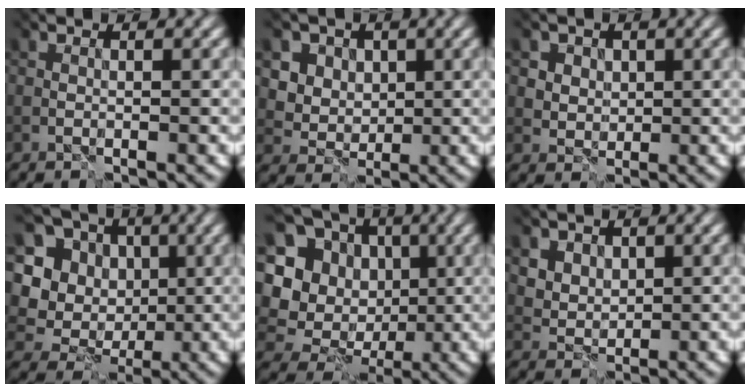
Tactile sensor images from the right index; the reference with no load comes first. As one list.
[{"total": 5.7, "force": [2.7, 4.8, 1.4], "torque": [-0.033, -0.002, 0.047]}, {"total": 4.4, "force": [2.4, 3.4, 1.3], "torque": [-0.033, 0.005, 0.036]}, {"total": 12.8, "force": [2.2, 11.6, 4.9], "torque": [-0.158, 0.022, 0.031]}, {"total": 14.3, "force": [1.2, 13.4, 5.0], "torque": [-0.156, 0.028, 0.014]}, {"total": 3.4, "force": [2.2, 2.4, 0.8], "torque": [-0.040, -0.007, 0.054]}]